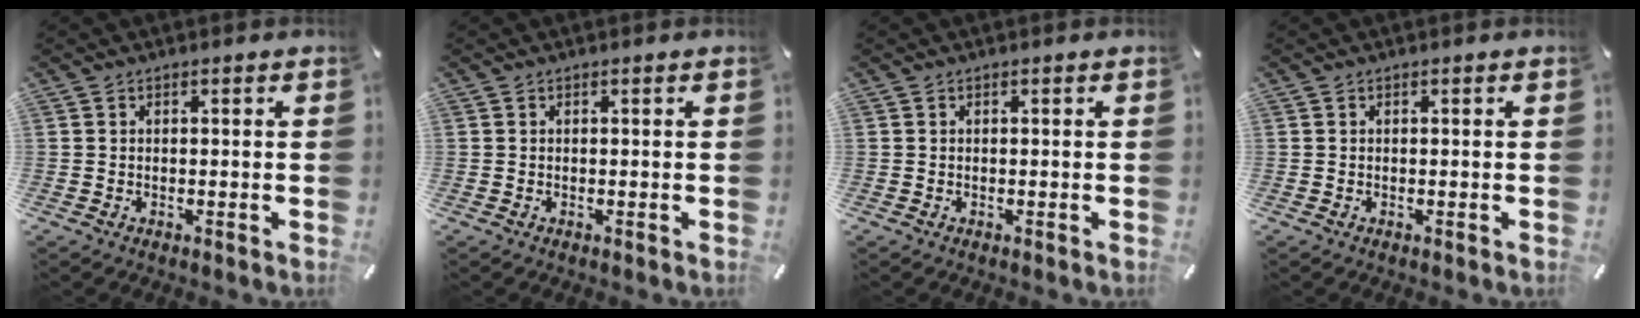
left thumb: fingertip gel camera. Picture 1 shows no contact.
{"total": 0.0}
{"total": 0.0}
{"total": 0.0}